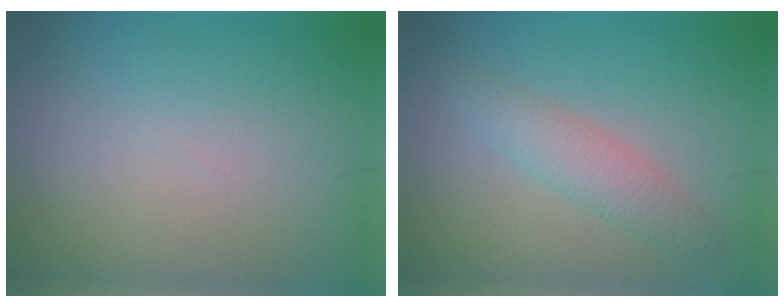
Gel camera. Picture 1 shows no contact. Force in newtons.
{"total": 2.8, "press": 2.8, "slide": 0.0}